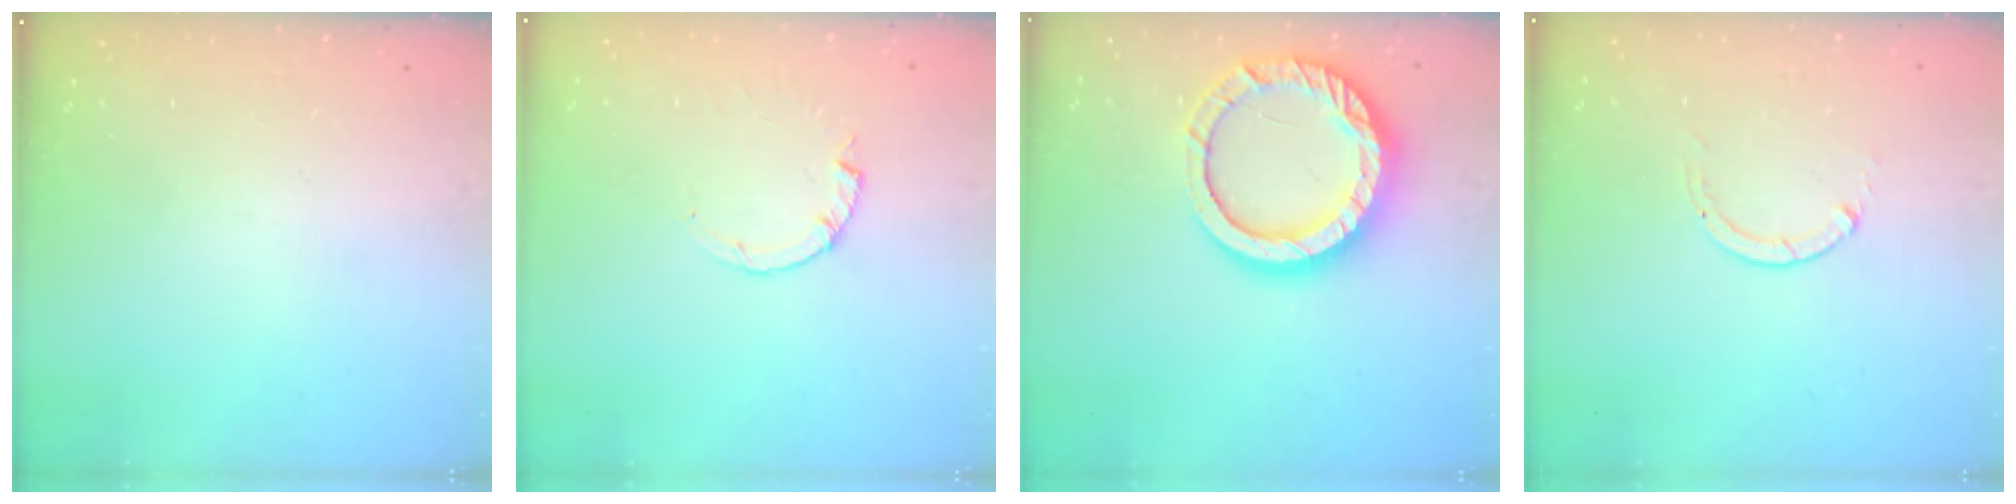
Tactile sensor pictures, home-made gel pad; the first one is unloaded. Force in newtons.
{"total": 0.9, "press": 0.8, "slide": 0.2}
{"total": 17.0, "press": 16.9, "slide": 1.3}
{"total": 0.0}